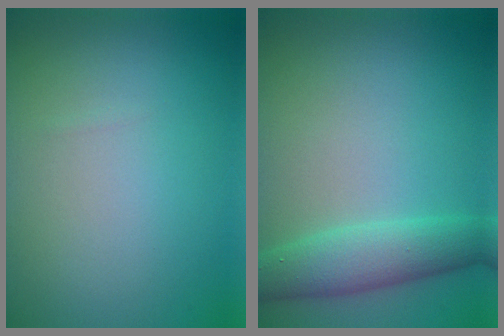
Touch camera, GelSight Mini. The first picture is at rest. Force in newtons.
{"total": 4.0, "press": 4.0, "slide": 0.1}